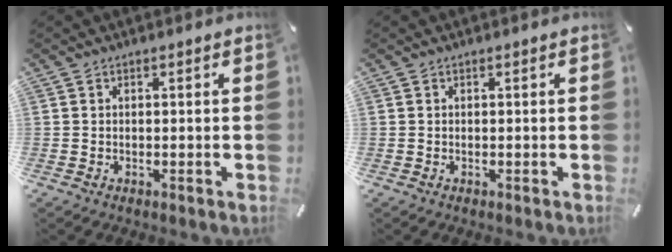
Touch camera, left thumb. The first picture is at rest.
{"total": 0.0}